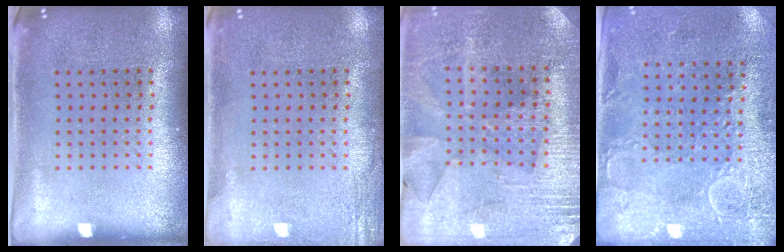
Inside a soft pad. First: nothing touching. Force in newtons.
{"total": 1.9, "press": 1.9, "slide": 0.2}
{"total": 2.9, "press": 2.8, "slide": 0.5}
{"total": 2.7, "press": 2.4, "slide": 1.2}